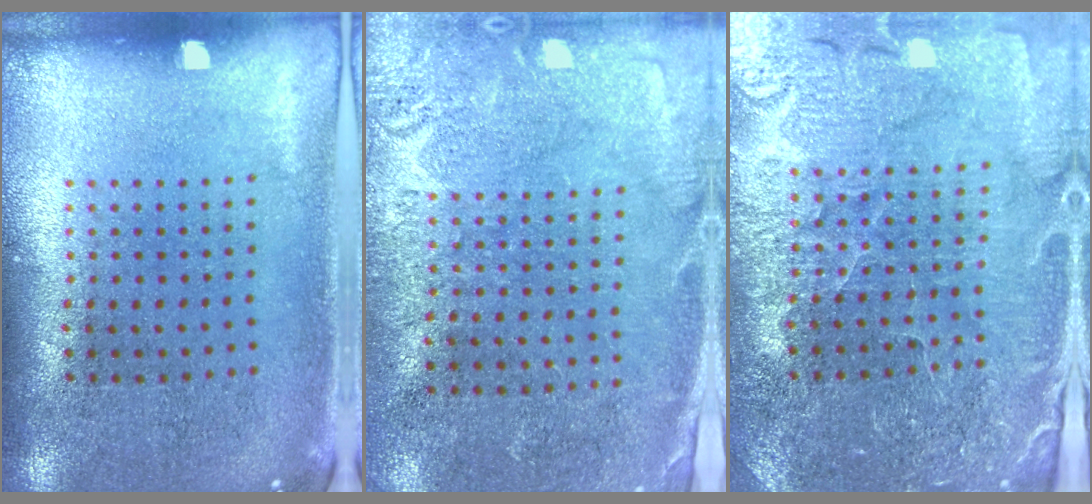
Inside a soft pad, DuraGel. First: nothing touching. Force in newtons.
{"total": 2.7, "press": 2.7, "slide": 0.7}
{"total": 3.3, "press": 3.3, "slide": 0.3}